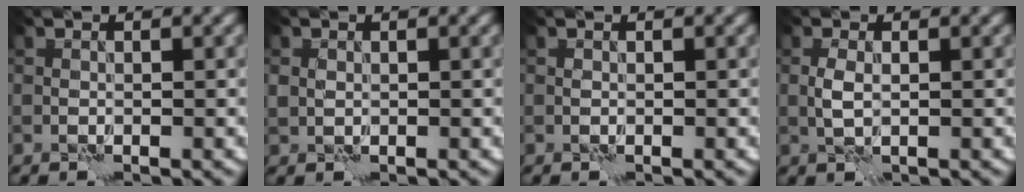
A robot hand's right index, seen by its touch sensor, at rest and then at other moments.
{"total": 0.8, "force": [0.3, 0.7, 0.3], "torque": [-0.006, 0.000, 0.006]}
{"total": 0.0}
{"total": 1.4, "force": [0.0, 0.6, 1.2], "torque": [-0.030, 0.001, 0.002]}